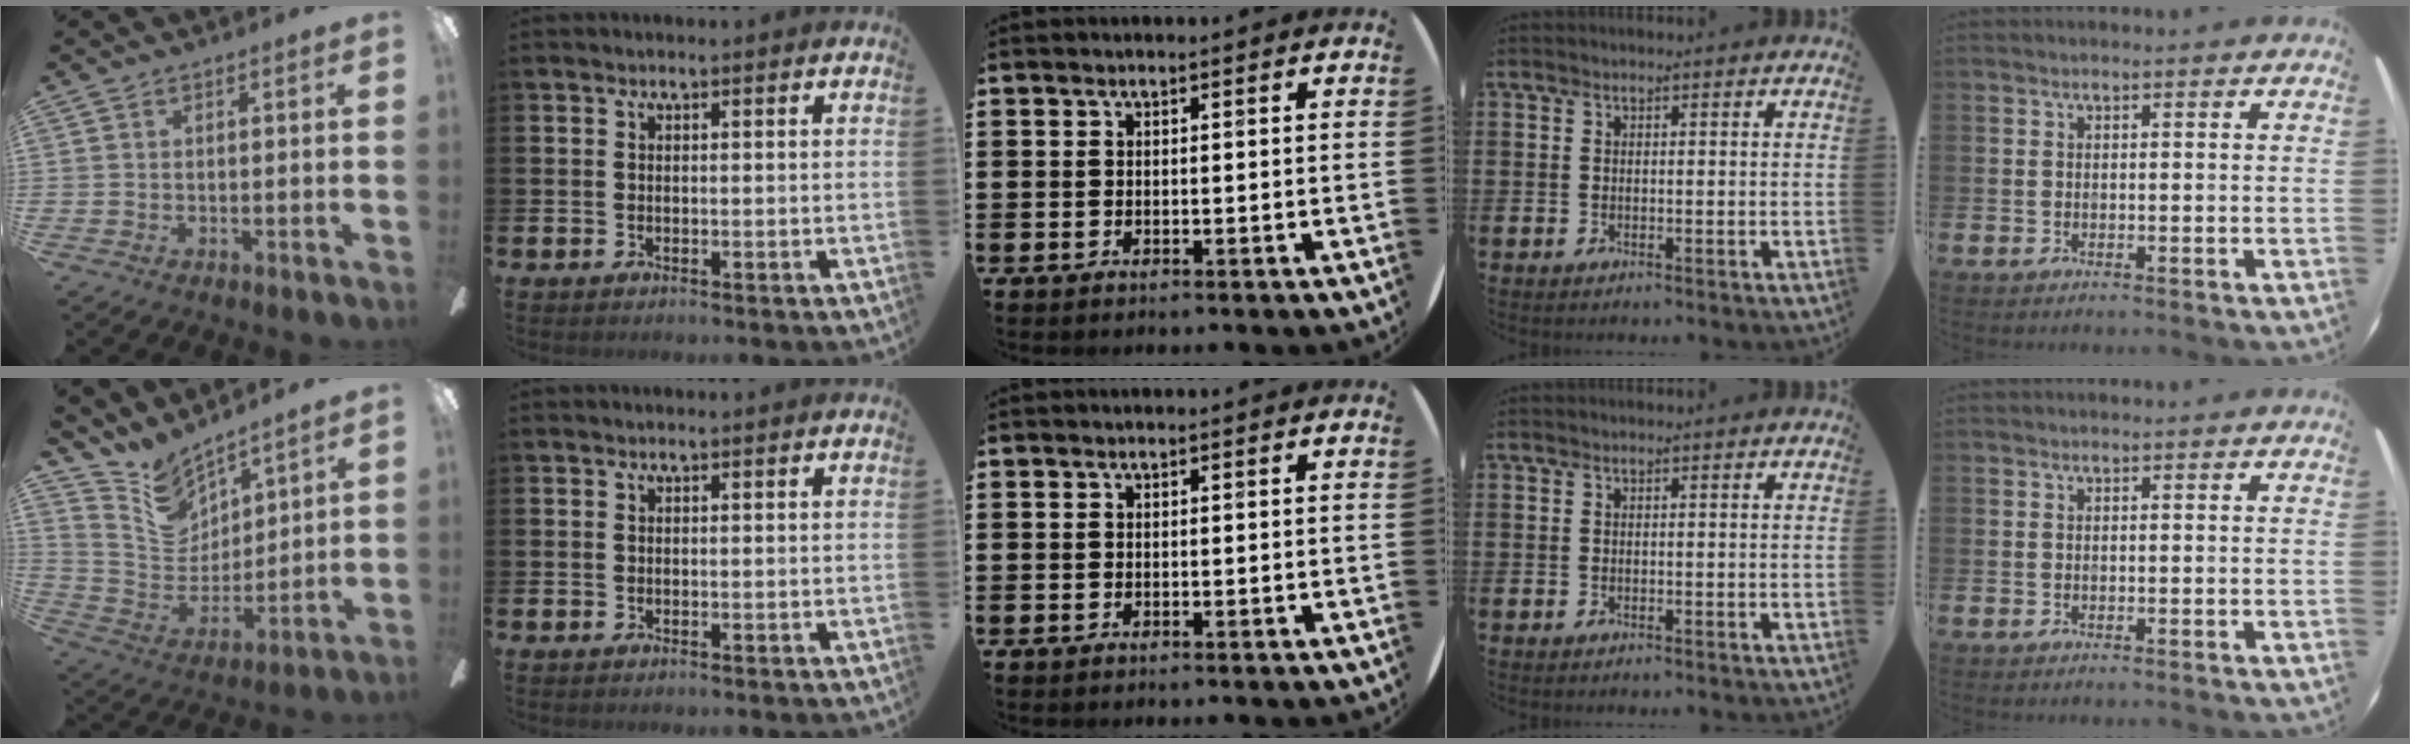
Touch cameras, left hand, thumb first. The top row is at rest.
{"thumb": {"total": 10.8, "force": [9.4, 4.8, 2.0], "torque": [-0.076, -0.077, 0.184]}}